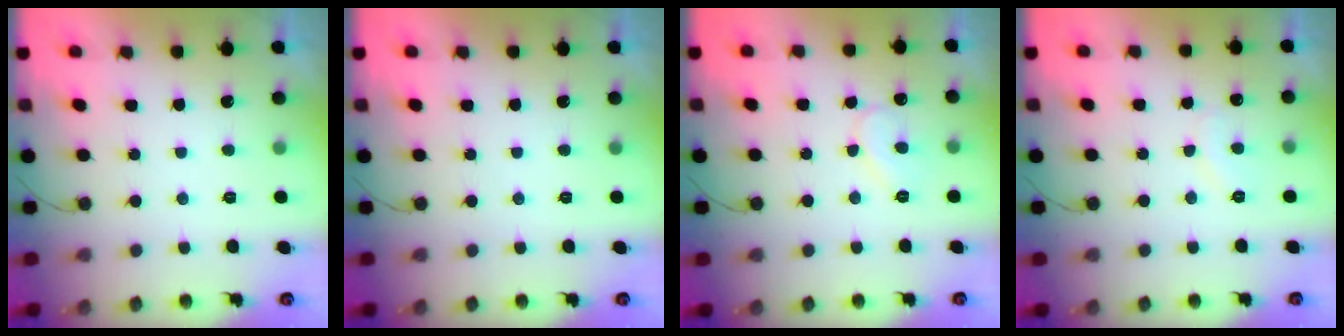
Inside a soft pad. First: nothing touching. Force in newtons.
{"total": 0.0}
{"total": 8.1, "press": 8.0, "slide": 0.3}
{"total": 7.3, "press": 7.3, "slide": 0.3}